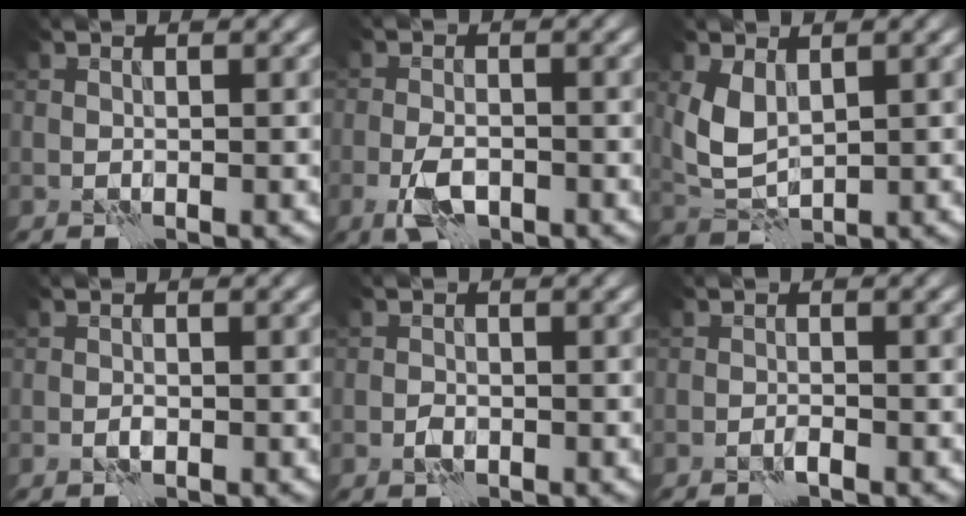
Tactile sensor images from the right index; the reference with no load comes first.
{"total": 3.2, "force": [-1.6, 1.4, 2.3], "torque": [-0.046, -0.001, -0.035]}
{"total": 3.7, "force": [1.0, 2.3, 2.7], "torque": [-0.070, 0.002, 0.027]}
{"total": 0.7, "force": [-0.3, 0.3, 0.6], "torque": [-0.014, 0.000, -0.007]}
{"total": 1.1, "force": [-0.5, 0.7, 0.7], "torque": [-0.015, 0.001, -0.012]}
{"total": 0.6, "force": [-0.5, 0.0, 0.2], "torque": [-0.001, 0.007, -0.011]}